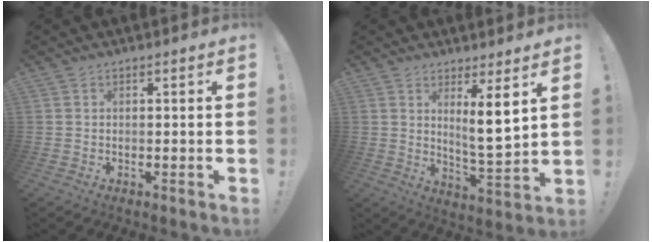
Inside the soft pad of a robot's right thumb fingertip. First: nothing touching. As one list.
[{"total": 9.1, "force": [4.2, 0.9, 8.0], "torque": [-0.117, -0.034, 0.067]}]